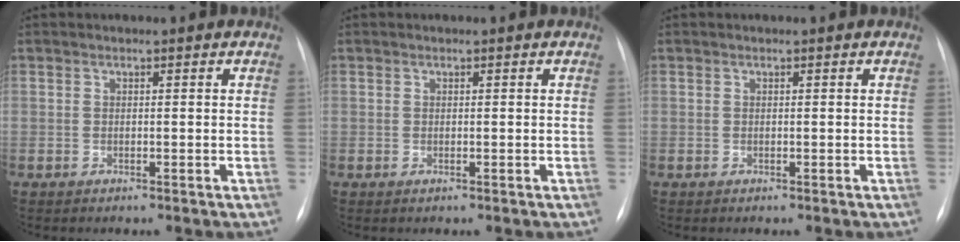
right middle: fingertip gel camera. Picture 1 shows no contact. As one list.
[{"total": 0.0}, {"total": 0.0}]